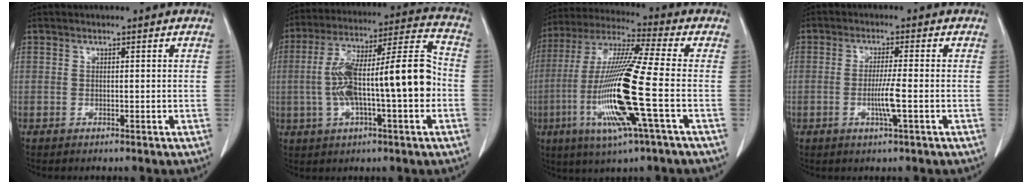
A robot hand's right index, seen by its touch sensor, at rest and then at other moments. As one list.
[{"total": 17.1, "force": [-1.6, 2.9, 16.7], "torque": [-0.295, 0.032, -0.026]}, {"total": 17.9, "force": [-4.3, -0.1, 17.4], "torque": [-0.363, -0.017, -0.092]}, {"total": 4.2, "force": [-1.1, -0.4, 4.1], "torque": [-0.080, -0.008, -0.022]}]